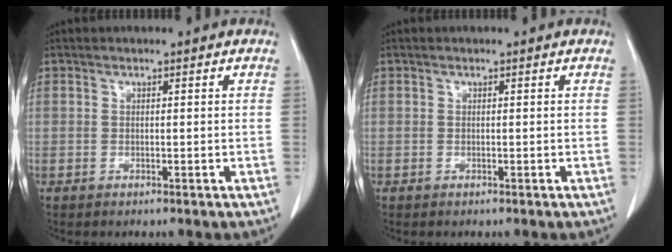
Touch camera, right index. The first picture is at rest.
{"total": 0.0}